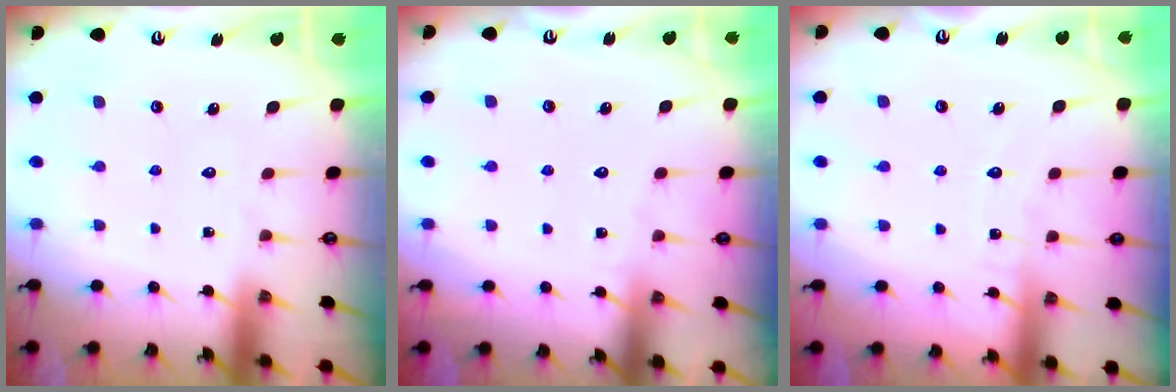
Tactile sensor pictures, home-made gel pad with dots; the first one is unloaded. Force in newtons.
{"total": 4.3, "press": 4.2, "slide": 0.4}
{"total": 3.9, "press": 3.9, "slide": 0.5}